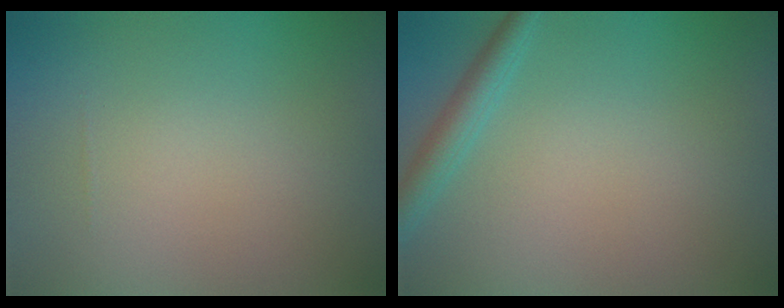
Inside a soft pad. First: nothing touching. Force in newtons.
{"total": 2.2, "press": 2.2, "slide": 0.1}